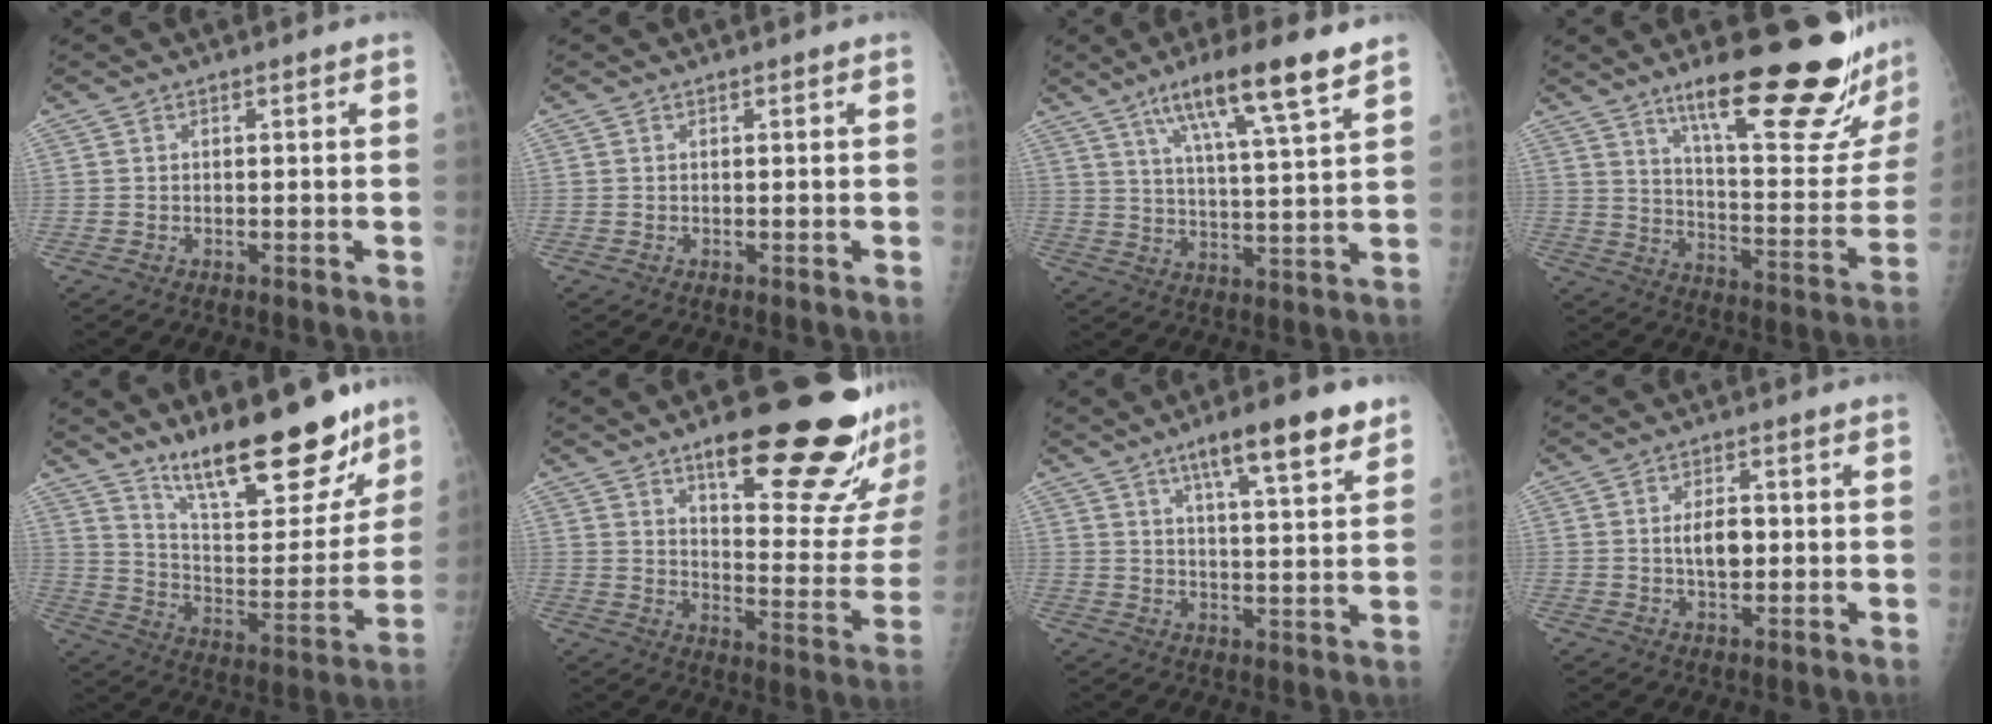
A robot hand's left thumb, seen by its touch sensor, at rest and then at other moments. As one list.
[{"total": 0.0}, {"total": 14.3, "force": [8.8, 1.7, 11.1], "torque": [-0.184, -0.030, 0.146]}, {"total": 25.8, "force": [17.8, 4.9, 18.0], "torque": [-0.227, -0.097, 0.266]}, {"total": 22.8, "force": [16.7, 7.1, 13.8], "torque": [-0.161, -0.098, 0.270]}, {"total": 25.0, "force": [15.8, 6.4, 18.2], "torque": [-0.209, -0.088, 0.224]}, {"total": 12.4, "force": [7.8, 2.3, 9.4], "torque": [-0.126, -0.032, 0.116]}, {"total": 4.5, "force": [0.1, 2.4, 3.8], "torque": [-0.059, 0.001, 0.002]}]